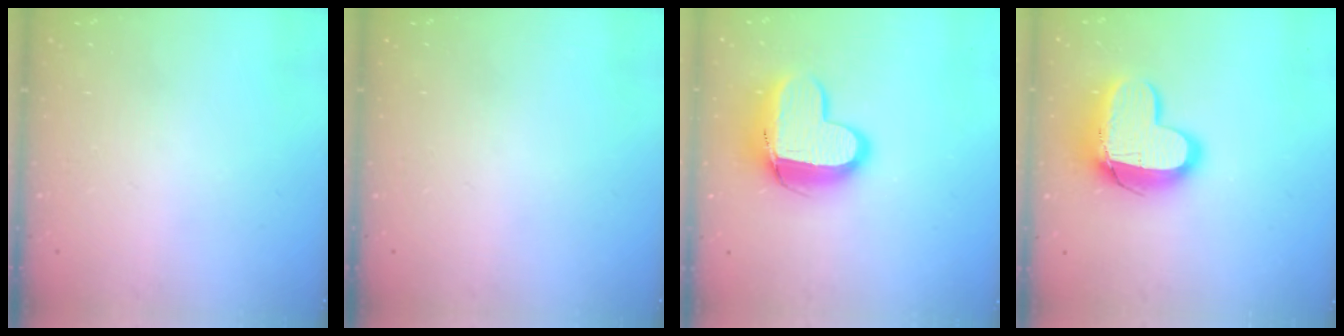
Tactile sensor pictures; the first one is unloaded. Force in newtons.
{"total": 0.0}
{"total": 15.6, "press": 15.5, "slide": 1.5}
{"total": 15.0, "press": 14.9, "slide": 1.3}